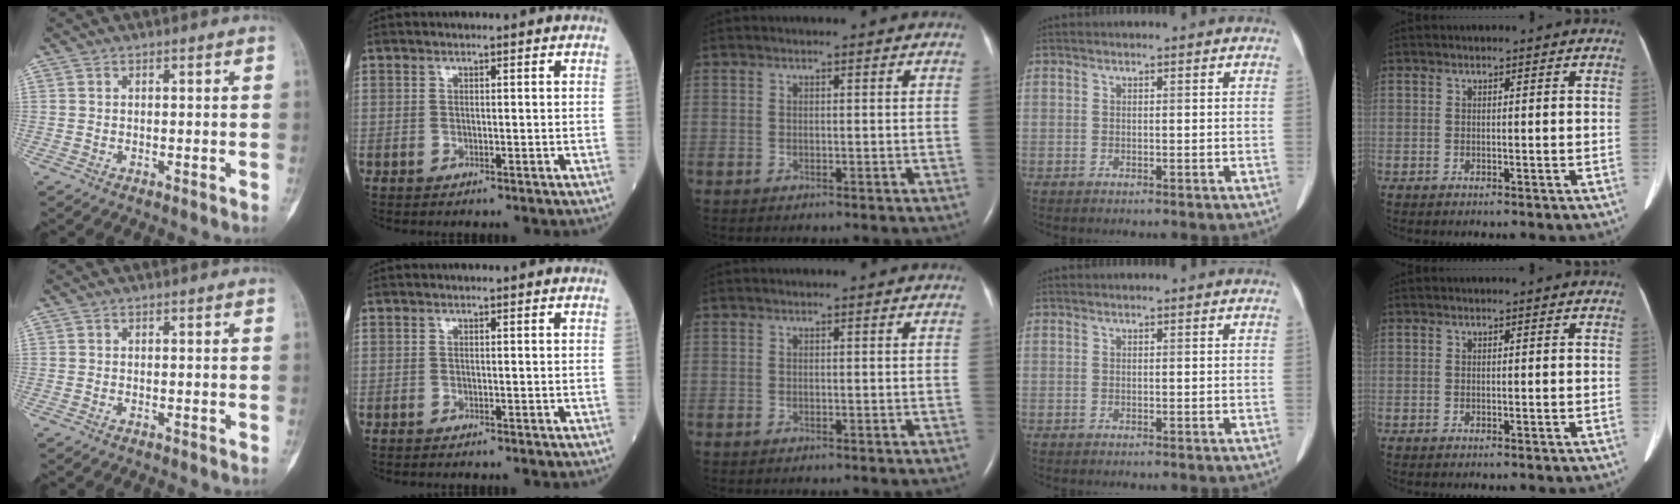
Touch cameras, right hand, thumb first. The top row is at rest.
{"index": {"total": 0.5, "force": [-0.5, 0.1, 0.1], "torque": [0.003, -0.001, -0.009]}}